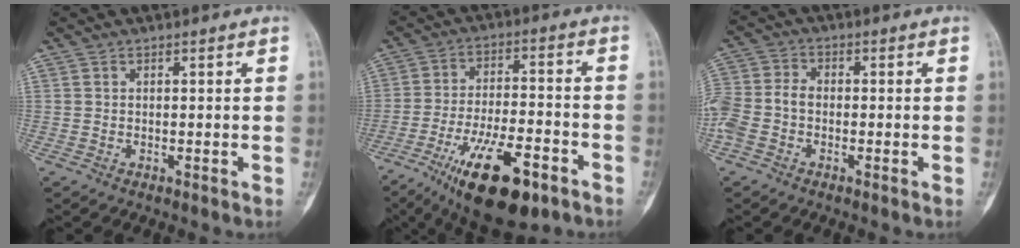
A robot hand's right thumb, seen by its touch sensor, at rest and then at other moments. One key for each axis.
{"total": 17.4, "fx": -9.5, "fy": 6.2, "fz": 13.2, "tx": -0.225, "ty": 0.041, "tz": -0.149}
{"total": 8.1, "fx": -2.3, "fy": 5.6, "fz": 5.4, "tx": -0.127, "ty": 0.022, "tz": -0.052}